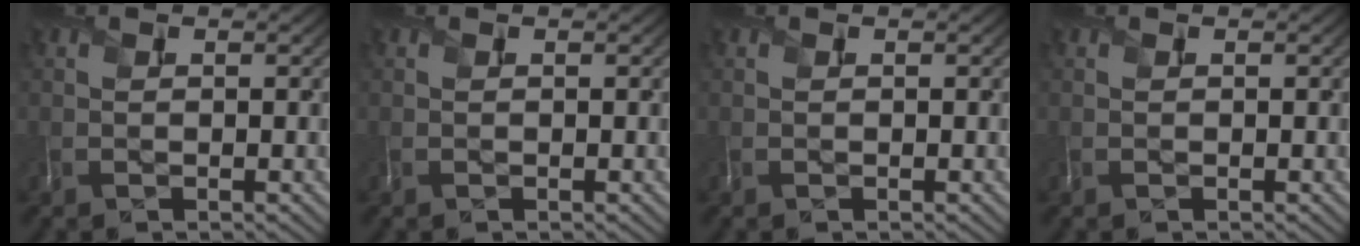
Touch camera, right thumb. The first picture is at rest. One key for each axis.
{"total": 0.0}
{"total": 0.0}
{"total": 0.0}